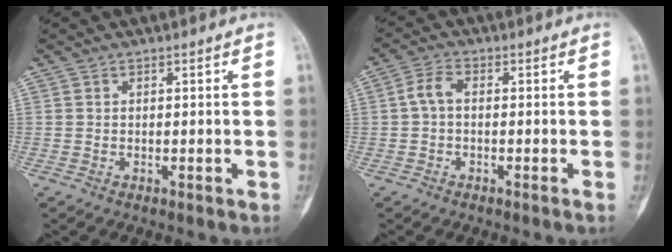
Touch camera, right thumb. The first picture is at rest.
{"total": 3.3, "force": [-0.3, 1.5, 2.9], "torque": [-0.062, 0.008, -0.014]}